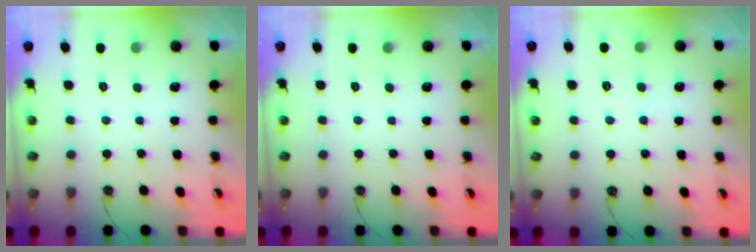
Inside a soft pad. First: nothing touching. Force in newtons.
{"total": 0.0}
{"total": 1.3, "press": 1.2, "slide": 0.4}